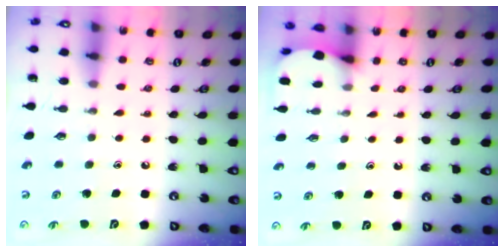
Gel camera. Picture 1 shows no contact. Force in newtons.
{"total": 2.4, "press": 2.4, "slide": 0.3}